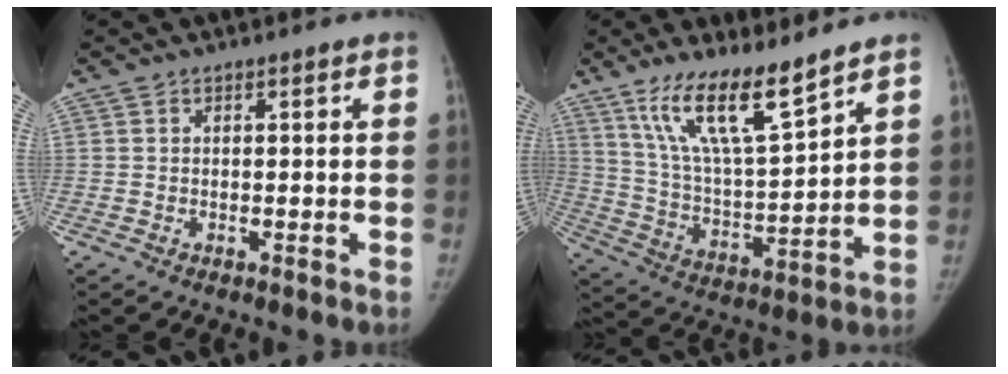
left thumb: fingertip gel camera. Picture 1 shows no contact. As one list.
[{"total": 15.0, "force": [10.6, 3.1, 10.1], "torque": [-0.170, -0.064, 0.209]}]